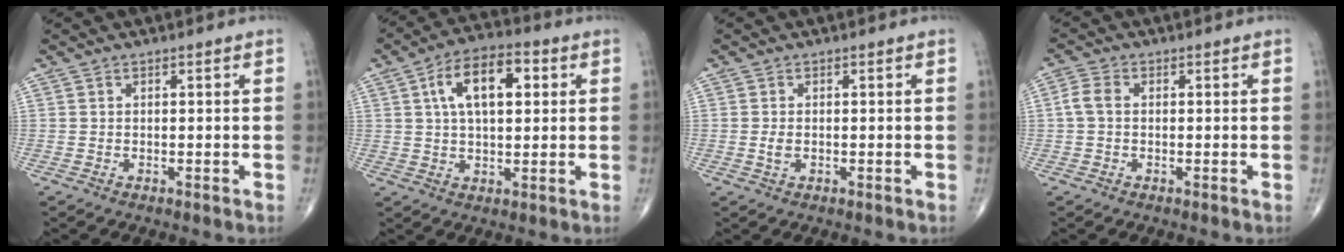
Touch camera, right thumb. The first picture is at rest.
{"total": 10.5, "force": [2.8, 5.3, 8.6], "torque": [-0.133, 0.012, 0.042]}
{"total": 1.6, "force": [-0.2, 0.9, 1.3], "torque": [-0.026, 0.001, -0.005]}
{"total": 3.1, "force": [0.0, 2.2, 2.3], "torque": [-0.050, 0.008, -0.005]}